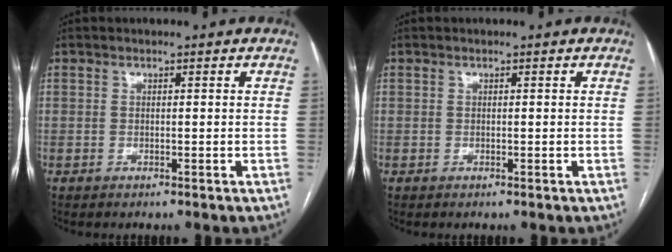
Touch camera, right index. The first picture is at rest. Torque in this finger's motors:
{"motor_torque": [-0.01, 0.01, 0.00, 0.01]}